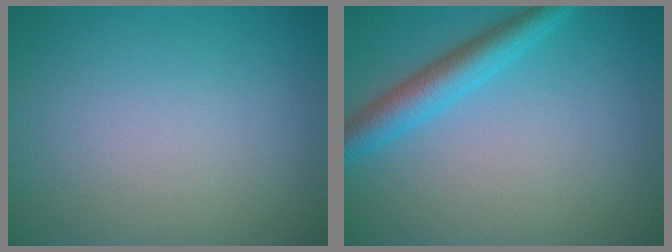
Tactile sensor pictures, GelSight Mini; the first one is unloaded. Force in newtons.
{"total": 3.8, "press": 3.8, "slide": 0.1}